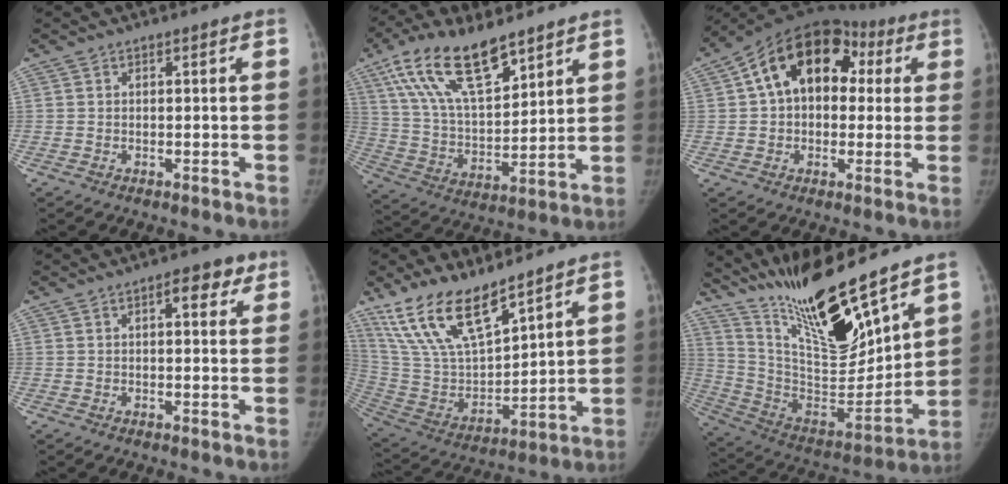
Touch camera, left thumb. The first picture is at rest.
{"total": 18.1, "force": [11.2, 7.2, 12.3], "torque": [-0.204, -0.041, 0.218]}
{"total": 17.6, "force": [4.2, 12.1, 12.1], "torque": [-0.159, 0.039, 0.057]}
{"total": 5.2, "force": [2.4, 2.3, 4.0], "torque": [-0.034, -0.004, 0.026]}
{"total": 17.5, "force": [12.8, 5.8, 10.4], "torque": [-0.172, -0.060, 0.264]}
{"total": 22.2, "force": [17.2, 4.0, 13.4], "torque": [-0.199, -0.099, 0.320]}